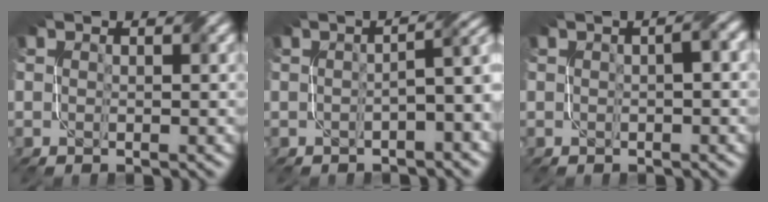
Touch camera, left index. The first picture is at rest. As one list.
[{"total": 4.5, "force": [-0.9, 1.4, 4.2], "torque": [-0.048, 0.014, -0.014]}, {"total": 1.9, "force": [0.2, 0.3, 1.8], "torque": [-0.027, 0.009, 0.000]}]